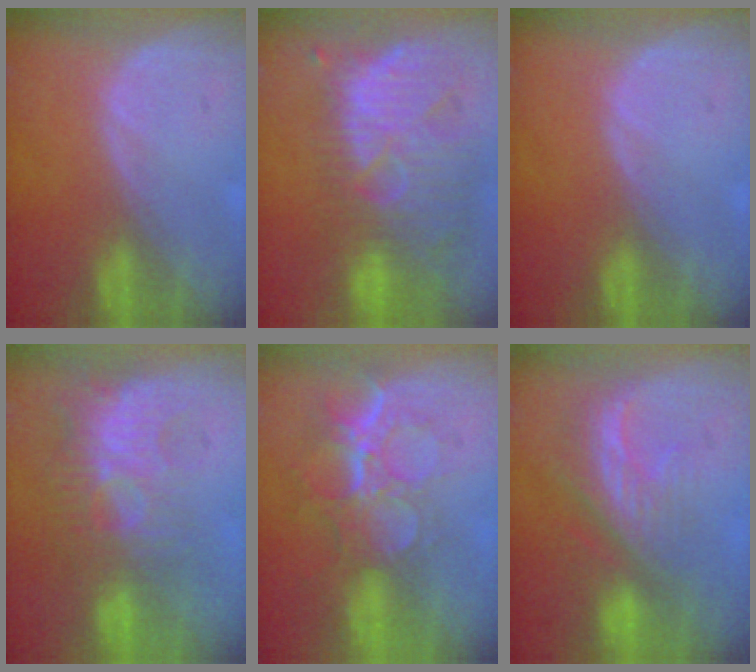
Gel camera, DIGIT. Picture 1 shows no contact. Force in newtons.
{"total": 12.4, "press": 11.0, "slide": 5.7}
{"total": 0.0}
{"total": 9.6, "press": 8.4, "slide": 4.5}
{"total": 9.2, "press": 7.7, "slide": 5.0}
{"total": 7.9, "press": 7.2, "slide": 3.4}